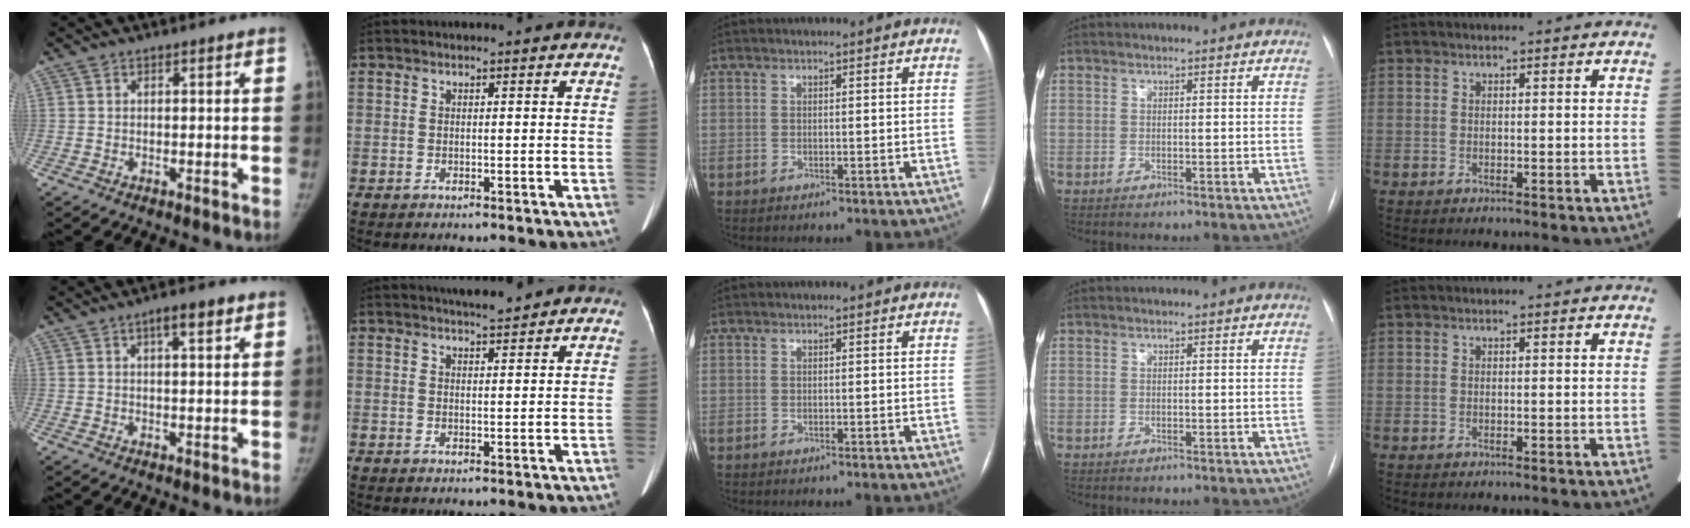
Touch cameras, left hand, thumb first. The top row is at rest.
{"thumb": {"total": 4.0, "force": [2.0, 1.2, 3.2], "torque": [-0.045, -0.002, 0.030]}, "index": {"total": 3.6, "force": [3.3, 0.2, 1.4], "torque": [-0.021, 0.006, 0.050]}}